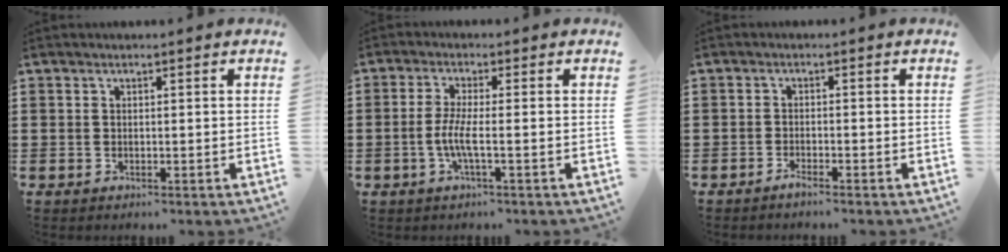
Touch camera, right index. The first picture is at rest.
{"total": 4.3, "force": [-1.2, 0.3, 4.1], "torque": [-0.094, -0.008, -0.032]}
{"total": 1.4, "force": [-1.4, -0.1, 0.4], "torque": [-0.008, -0.001, -0.026]}